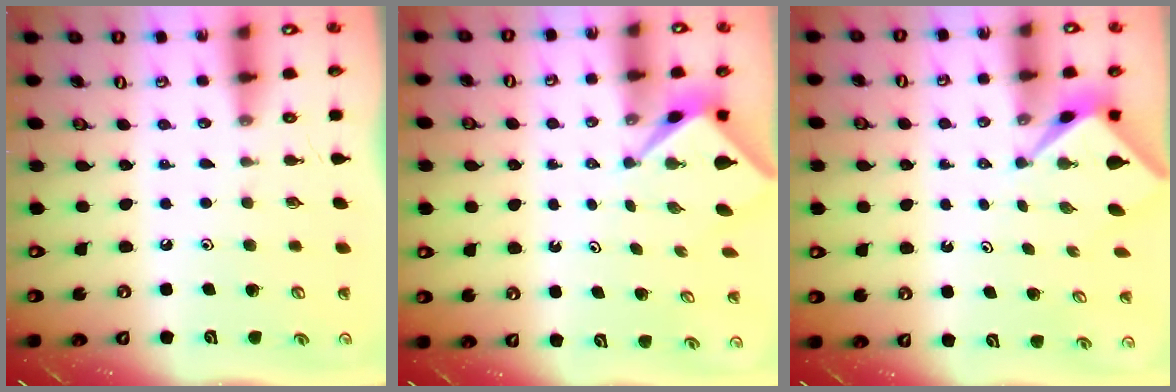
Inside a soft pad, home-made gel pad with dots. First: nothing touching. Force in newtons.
{"total": 2.1, "press": 2.1, "slide": 0.2}
{"total": 2.0, "press": 2.0, "slide": 0.2}